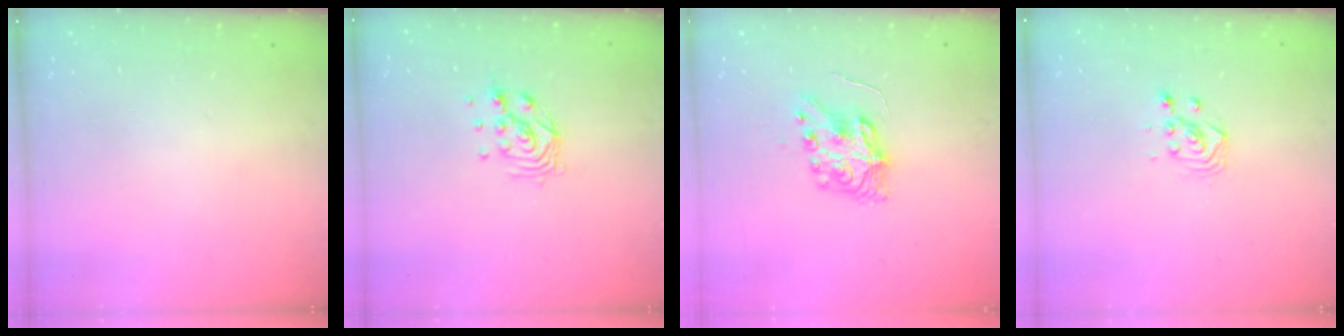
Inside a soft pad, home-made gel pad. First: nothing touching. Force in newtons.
{"total": 6.6, "press": 6.5, "slide": 0.5}
{"total": 8.5, "press": 8.5, "slide": 0.3}
{"total": 2.9, "press": 2.9, "slide": 0.1}